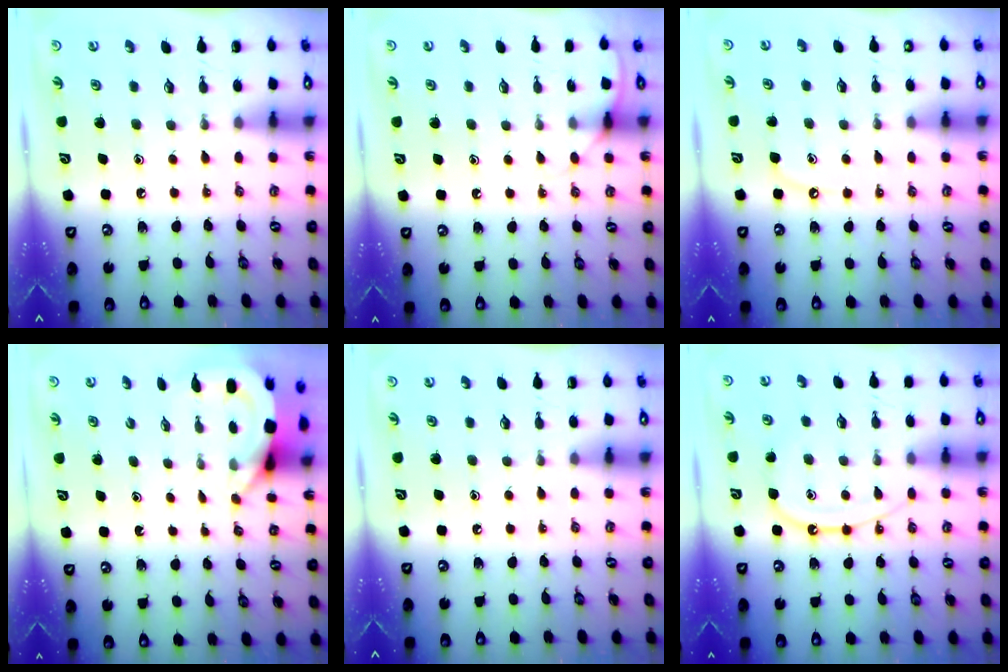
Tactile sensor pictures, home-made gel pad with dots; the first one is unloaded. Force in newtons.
{"total": 6.6, "press": 6.6, "slide": 0.8}
{"total": 3.8, "press": 3.8, "slide": 0.2}
{"total": 3.8, "press": 3.8, "slide": 0.2}
{"total": 0.0}
{"total": 10.7, "press": 10.7, "slide": 1.0}